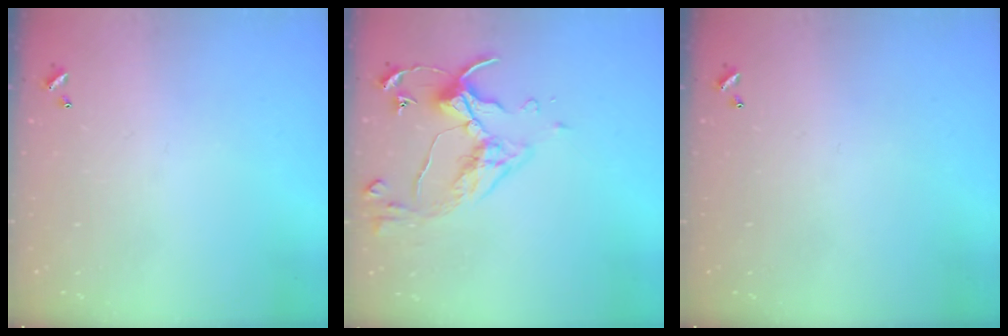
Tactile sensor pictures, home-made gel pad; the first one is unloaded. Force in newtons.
{"total": 5.3, "press": 5.2, "slide": 1.0}
{"total": 0.0}